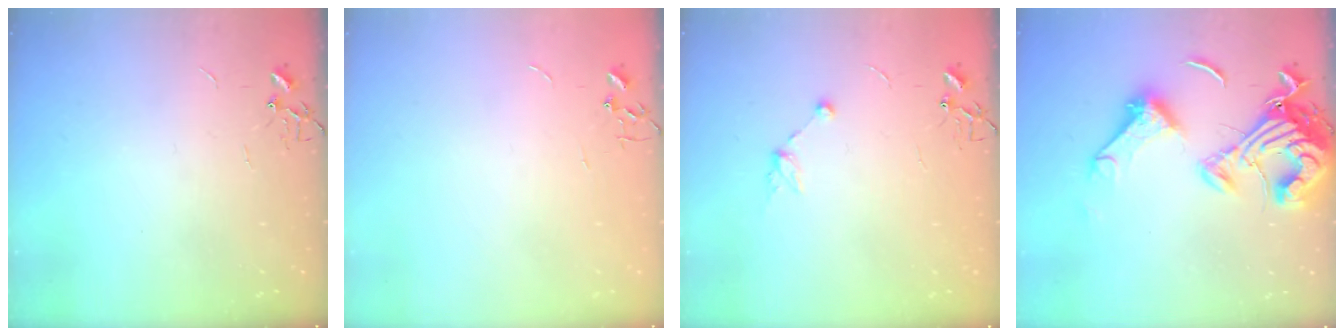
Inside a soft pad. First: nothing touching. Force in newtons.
{"total": 0.0}
{"total": 8.3, "press": 8.1, "slide": 1.4}
{"total": 20.7, "press": 20.6, "slide": 1.8}